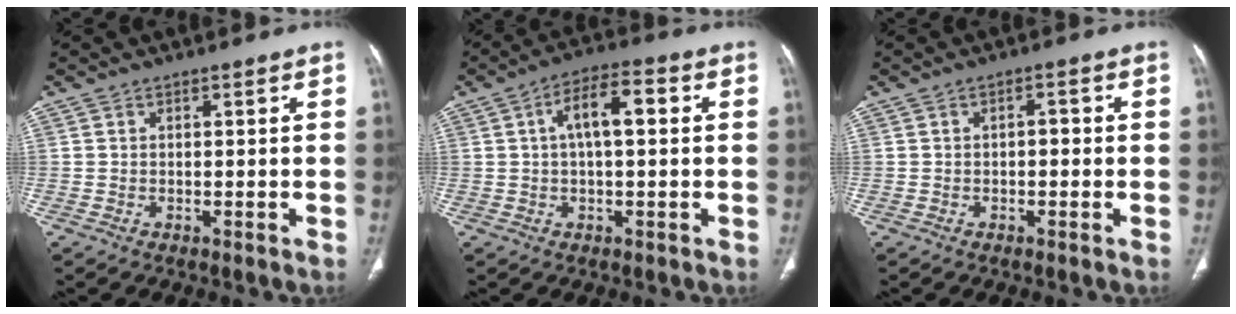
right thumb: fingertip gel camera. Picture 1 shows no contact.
{"total": 8.1, "force": [1.4, 3.3, 7.3], "torque": [-0.124, 0.026, 0.016]}
{"total": 1.8, "force": [-0.2, 1.0, 1.5], "torque": [-0.015, 0.006, -0.007]}